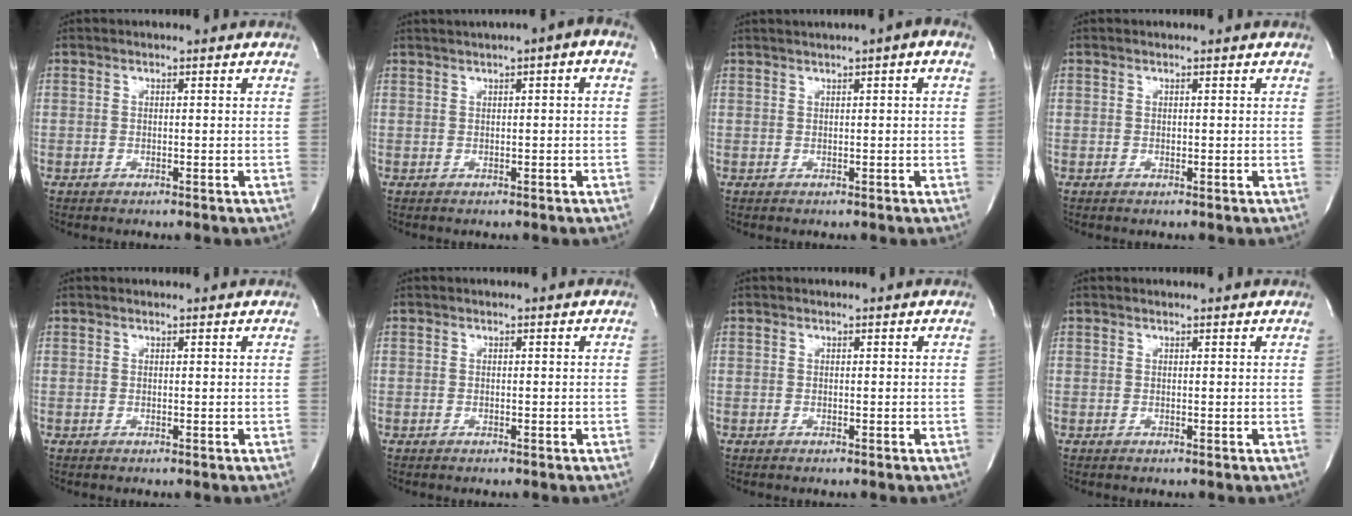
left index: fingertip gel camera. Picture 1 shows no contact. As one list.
[{"total": 3.6, "force": [1.4, 0.2, 3.3], "torque": [-0.052, 0.016, 0.020]}, {"total": 3.1, "force": [1.5, 0.0, 2.7], "torque": [-0.048, 0.014, 0.024]}, {"total": 0.0}, {"total": 1.3, "force": [1.3, 0.0, 0.2], "torque": [-0.010, 0.009, 0.018]}, {"total": 0.0}, {"total": 0.0}, {"total": 1.6, "force": [1.6, 0.1, 0.2], "torque": [-0.011, 0.010, 0.020]}]